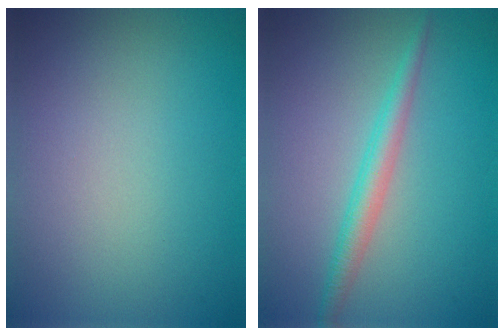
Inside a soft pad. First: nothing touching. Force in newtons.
{"total": 2.4, "press": 2.4, "slide": 0.0}